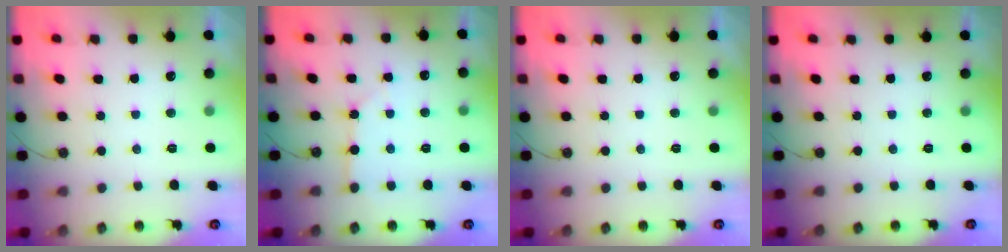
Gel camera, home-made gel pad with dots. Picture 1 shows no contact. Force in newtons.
{"total": 3.8, "press": 3.8, "slide": 0.4}
{"total": 0.0}
{"total": 0.0}